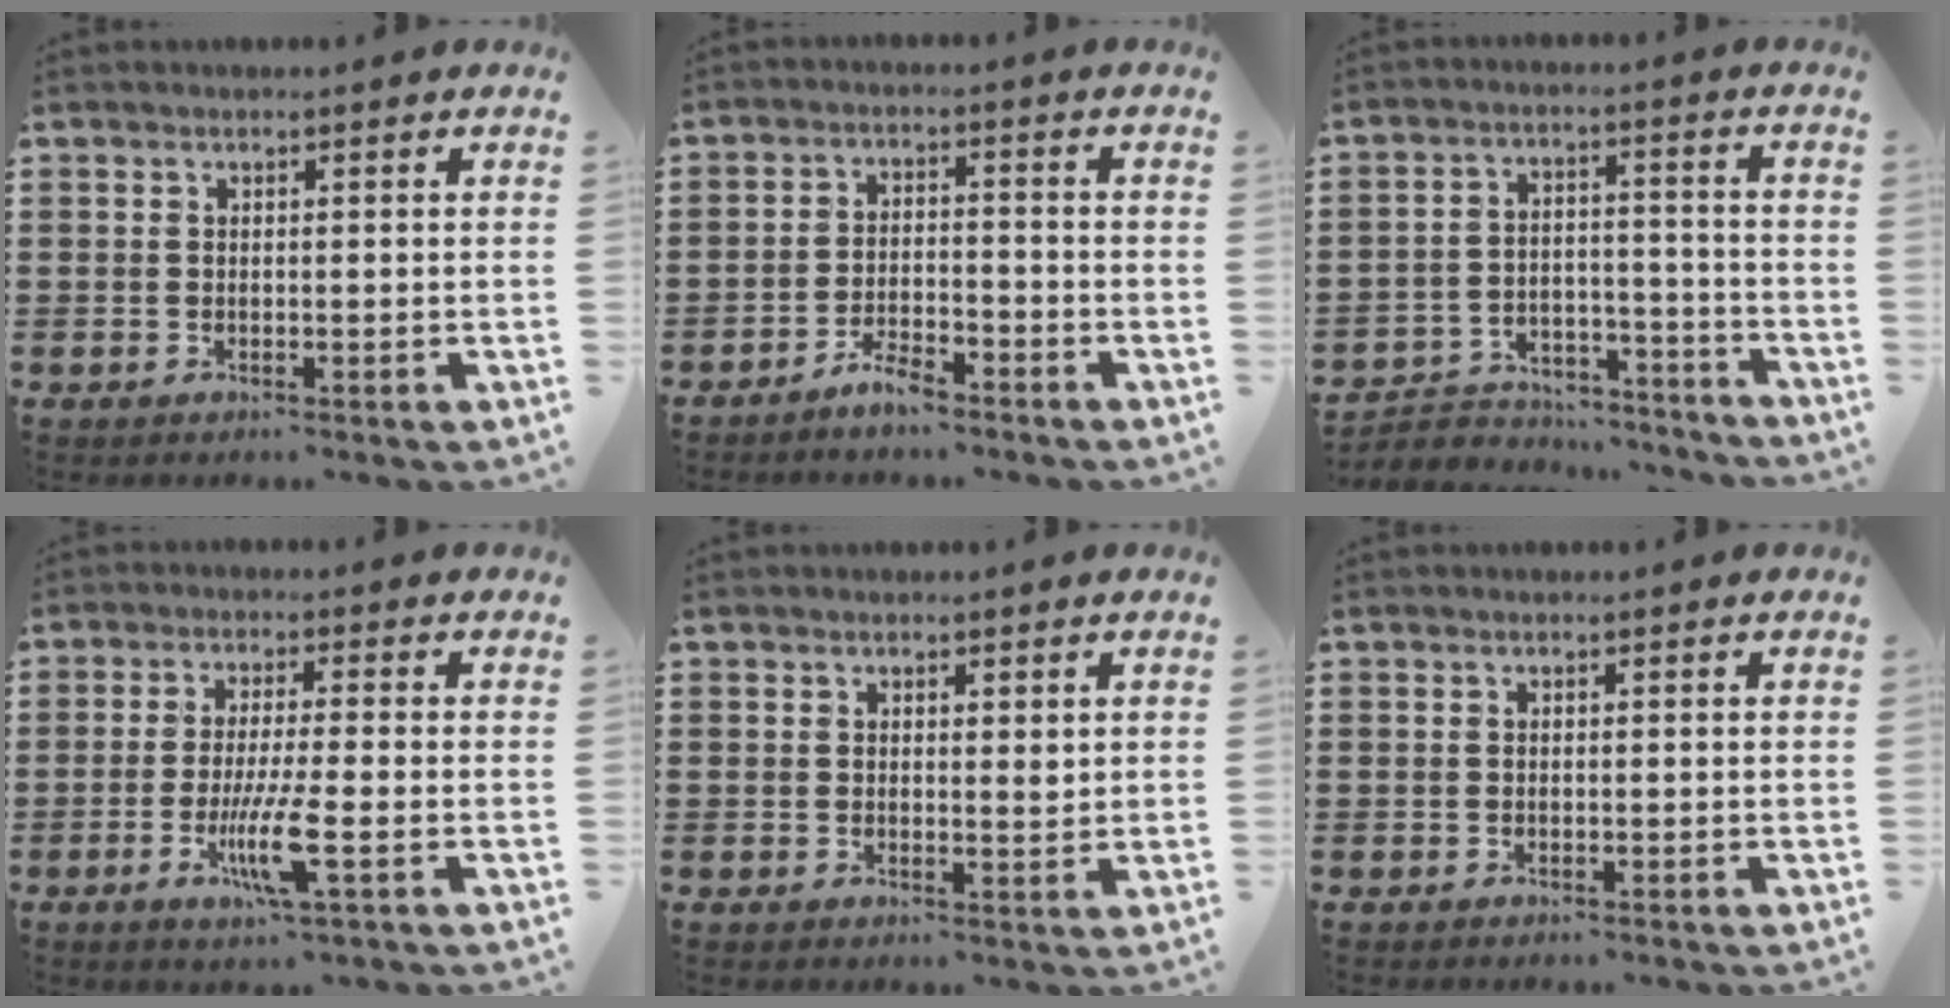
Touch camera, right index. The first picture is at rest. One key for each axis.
{"total": 3.4, "fx": -3.1, "fy": 0.5, "fz": 1.2, "tx": -0.031, "ty": 0.006, "tz": -0.063}
{"total": 4.3, "fx": -4.1, "fy": 1.3, "fz": 0.5, "tx": -0.014, "ty": 0.009, "tz": -0.085}
{"total": 7.4, "fx": -2.4, "fy": 0.6, "fz": 7.0, "tx": -0.140, "ty": -0.022, "tz": -0.046}
{"total": 1.5, "fx": 0.9, "fy": 0.7, "fz": 1.0, "tx": -0.012, "ty": 0.001, "tz": 0.014}
{"total": 0.0}